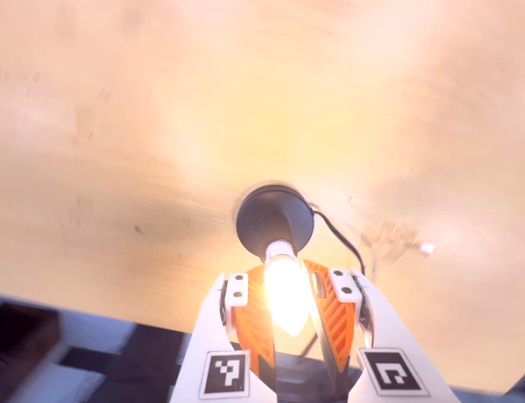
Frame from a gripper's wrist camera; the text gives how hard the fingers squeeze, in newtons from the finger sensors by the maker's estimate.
{"total": 13.7, "left": 12.9, "right": 14.5}